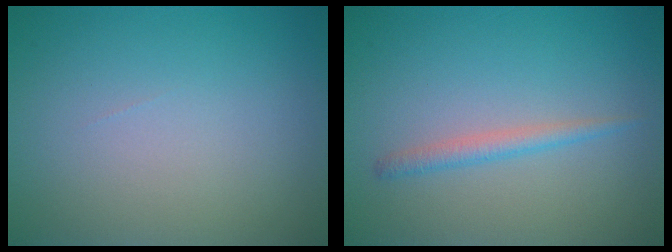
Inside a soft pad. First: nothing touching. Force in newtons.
{"total": 1.5, "press": 1.5, "slide": 0.1}